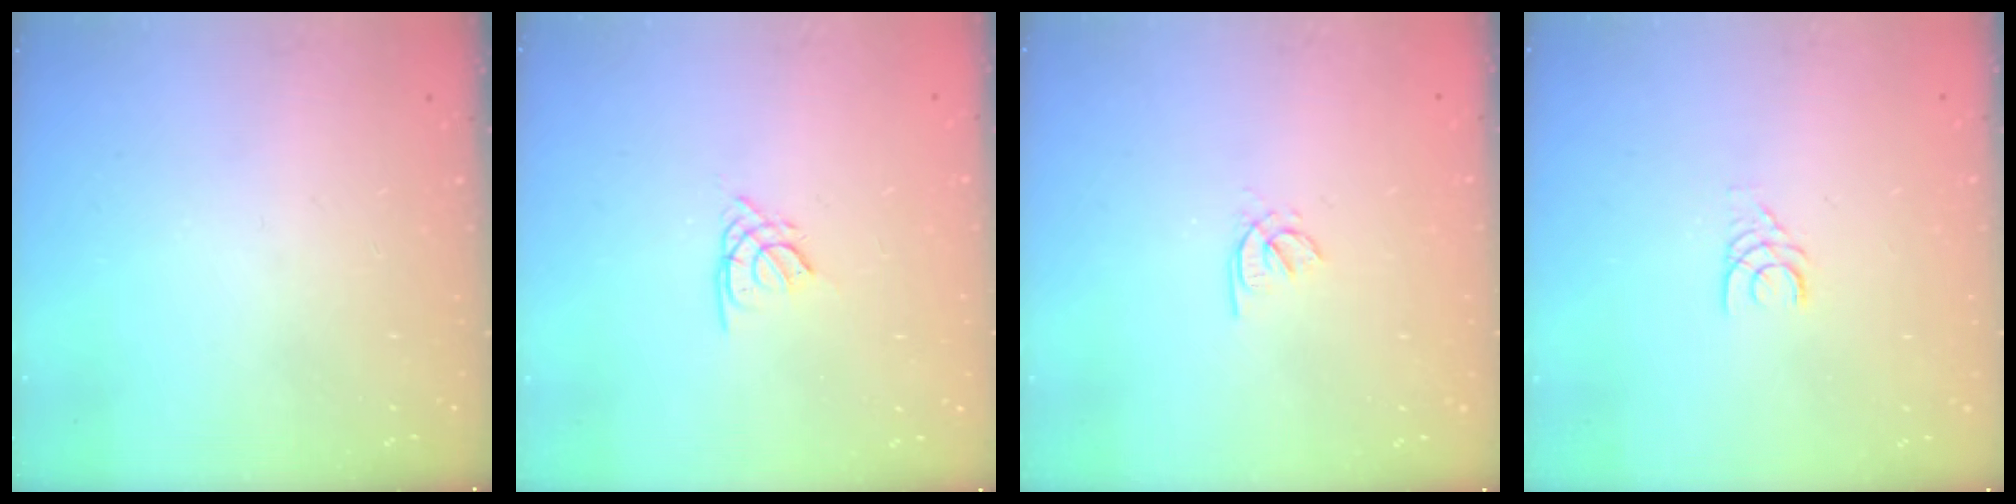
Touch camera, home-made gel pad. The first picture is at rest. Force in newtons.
{"total": 1.9, "press": 1.8, "slide": 0.5}
{"total": 1.8, "press": 1.8, "slide": 0.5}
{"total": 3.3, "press": 3.3, "slide": 0.3}